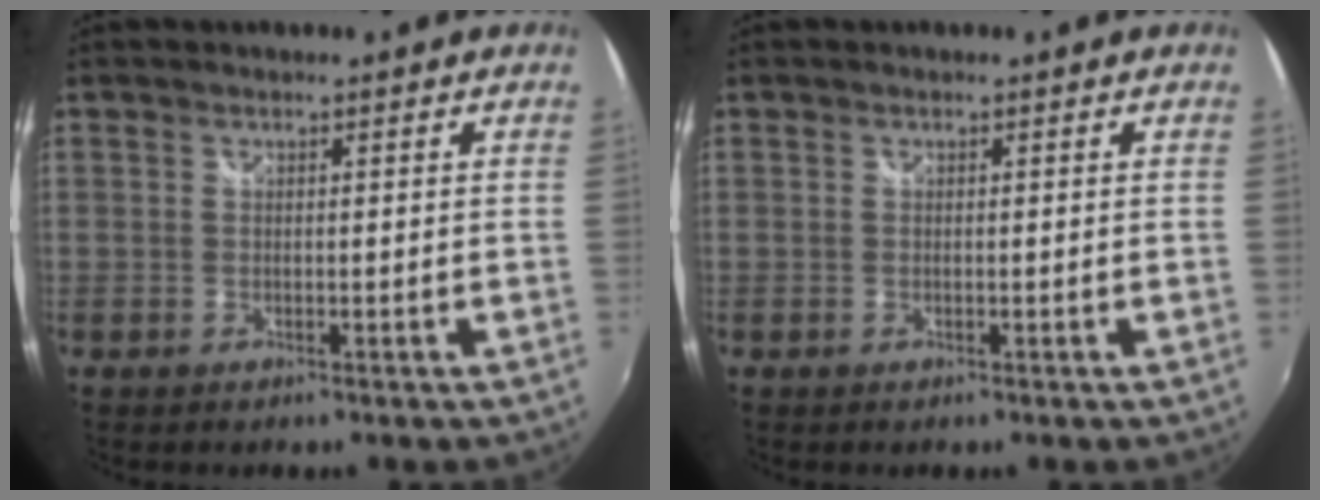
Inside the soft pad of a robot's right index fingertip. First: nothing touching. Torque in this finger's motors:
{"motor_torque": [0.00, 0.00, 0.00, 0.00]}